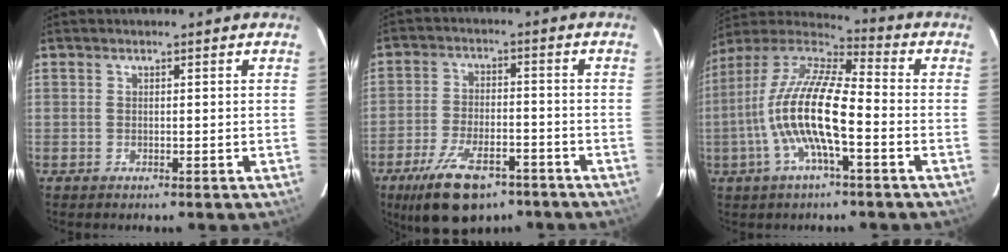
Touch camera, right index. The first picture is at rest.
{"total": 14.0, "force": [-9.2, 6.3, 8.4], "torque": [-0.182, -0.017, -0.153]}
{"total": 15.8, "force": [-3.8, 3.5, 14.9], "torque": [-0.283, -0.003, -0.079]}